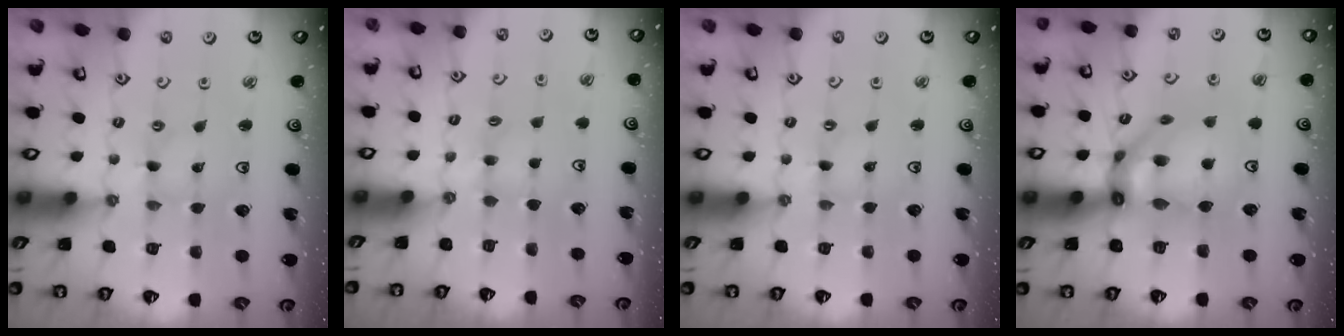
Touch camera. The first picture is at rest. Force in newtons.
{"total": 3.0, "press": 2.9, "slide": 0.5}
{"total": 0.8, "press": 0.7, "slide": 0.2}
{"total": 12.8, "press": 12.7, "slide": 1.3}